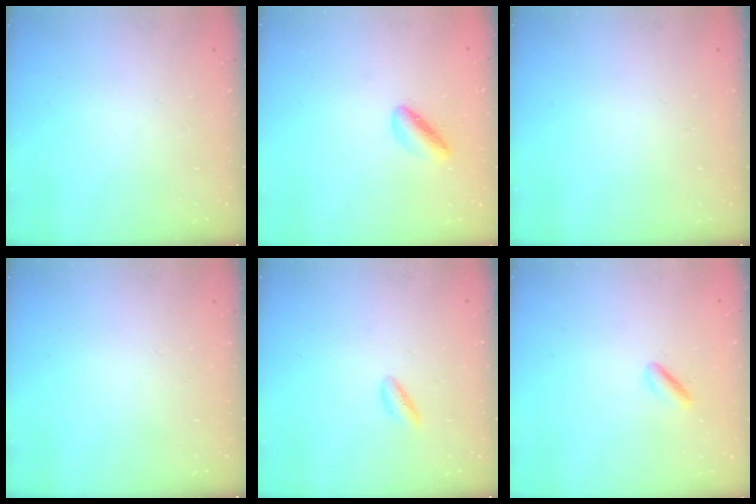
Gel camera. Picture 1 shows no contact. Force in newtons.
{"total": 3.2, "press": 3.2, "slide": 0.6}
{"total": 0.0}
{"total": 0.0}
{"total": 3.0, "press": 2.8, "slide": 0.9}
{"total": 1.6, "press": 1.2, "slide": 0.9}